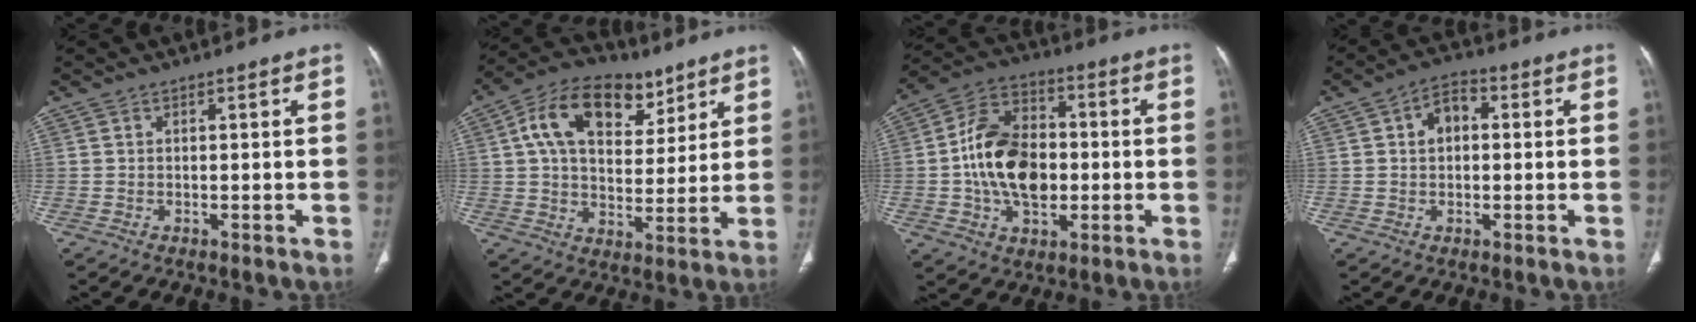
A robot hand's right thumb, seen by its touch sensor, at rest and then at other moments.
{"total": 17.2, "force": [7.8, 10.7, 11.0], "torque": [-0.155, -0.006, 0.130]}
{"total": 16.2, "force": [-1.3, 11.0, 11.8], "torque": [-0.185, 0.026, -0.021]}
{"total": 5.5, "force": [0.9, 3.8, 3.9], "torque": [-0.053, 0.016, 0.007]}